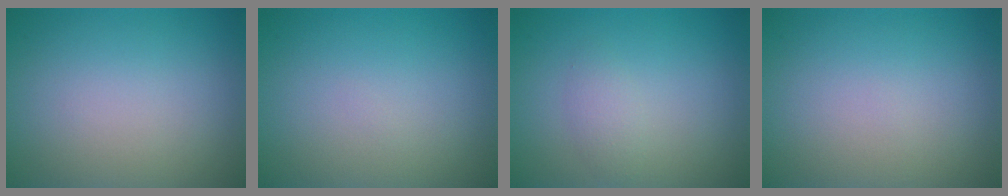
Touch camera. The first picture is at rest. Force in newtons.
{"total": 0.0}
{"total": 1.3, "press": 1.3, "slide": 0.1}
{"total": 0.0}